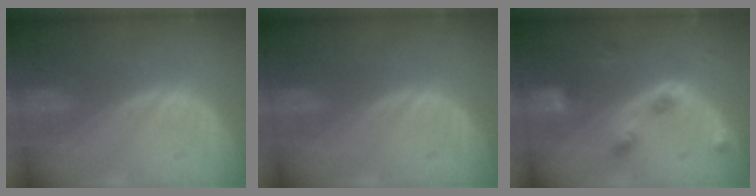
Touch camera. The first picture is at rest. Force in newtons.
{"total": 0.0}
{"total": 4.6, "press": 4.4, "slide": 1.4}